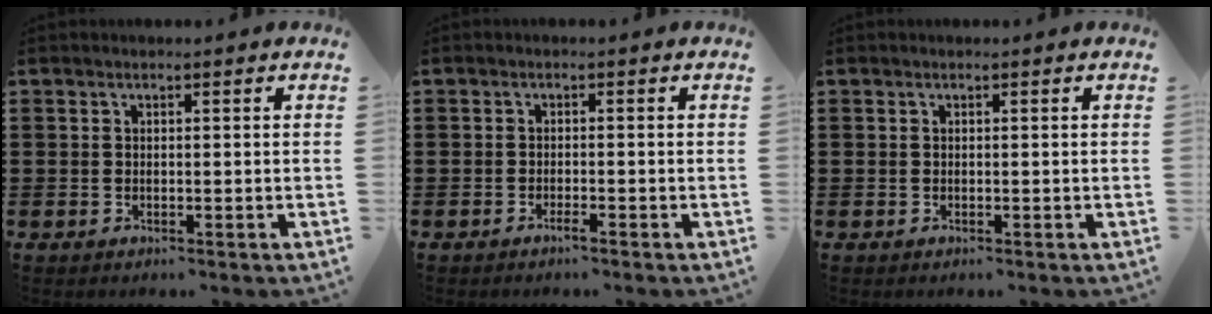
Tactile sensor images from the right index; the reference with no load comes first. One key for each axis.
{"total": 1.3, "fx": -0.9, "fy": 0.1, "fz": 0.9, "tx": -0.015, "ty": -0.004, "tz": -0.016}
{"total": 0.0}